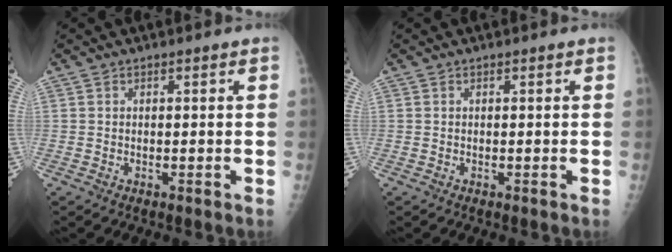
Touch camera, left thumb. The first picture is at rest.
{"total": 0.0}